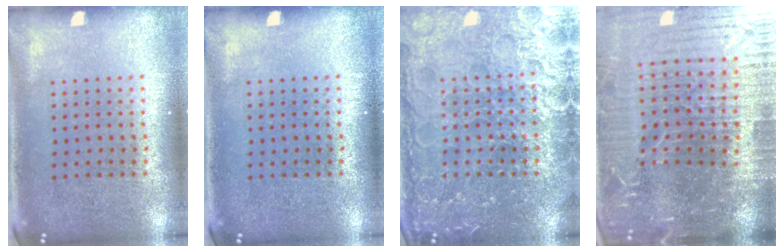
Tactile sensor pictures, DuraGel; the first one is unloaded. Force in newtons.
{"total": 0.0}
{"total": 6.9, "press": 6.8, "slide": 0.8}
{"total": 7.0, "press": 6.1, "slide": 3.5}